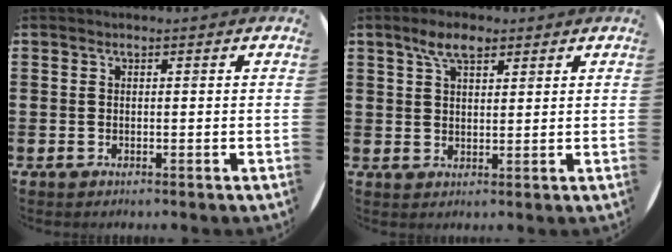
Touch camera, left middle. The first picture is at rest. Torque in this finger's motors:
{"motor_torque": [0.85, -0.69, 0.14, 0.05]}